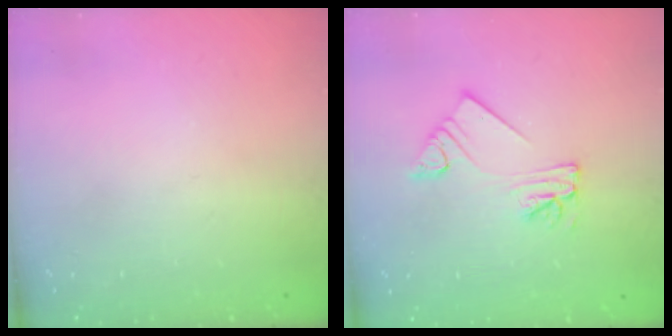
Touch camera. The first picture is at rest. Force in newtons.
{"total": 5.4, "press": 5.4, "slide": 0.6}